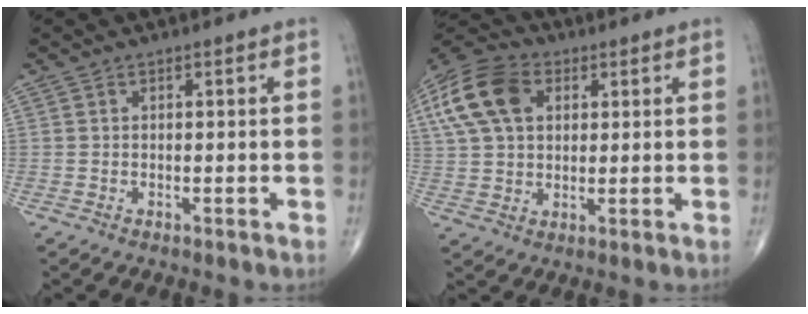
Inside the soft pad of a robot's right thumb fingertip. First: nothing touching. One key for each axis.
{"total": 16.2, "fx": 5.2, "fy": 11.0, "fz": 10.8, "tx": -0.222, "ty": 0.012, "tz": 0.089}